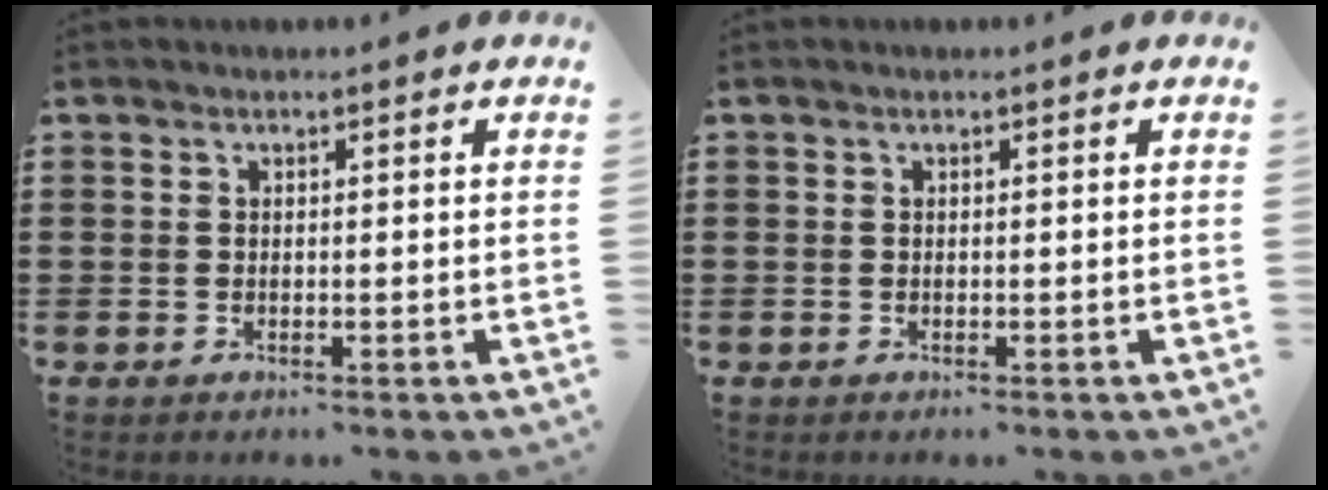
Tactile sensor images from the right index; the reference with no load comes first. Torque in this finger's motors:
{"motor_torque": [0.00, 0.00, 0.00, 0.00]}